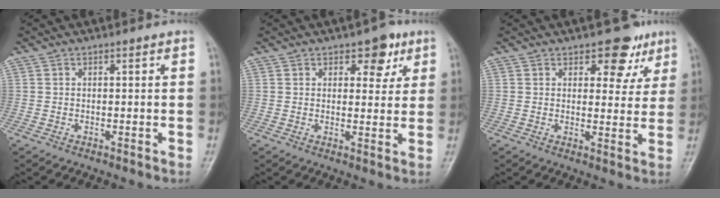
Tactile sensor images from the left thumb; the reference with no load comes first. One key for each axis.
{"total": 5.5, "fx": 3.0, "fy": 3.3, "fz": 3.2, "tx": -0.010, "ty": -0.012, "tz": 0.037}
{"total": 7.4, "fx": 4.5, "fy": 4.2, "fz": 4.1, "tx": -0.011, "ty": -0.020, "tz": 0.056}